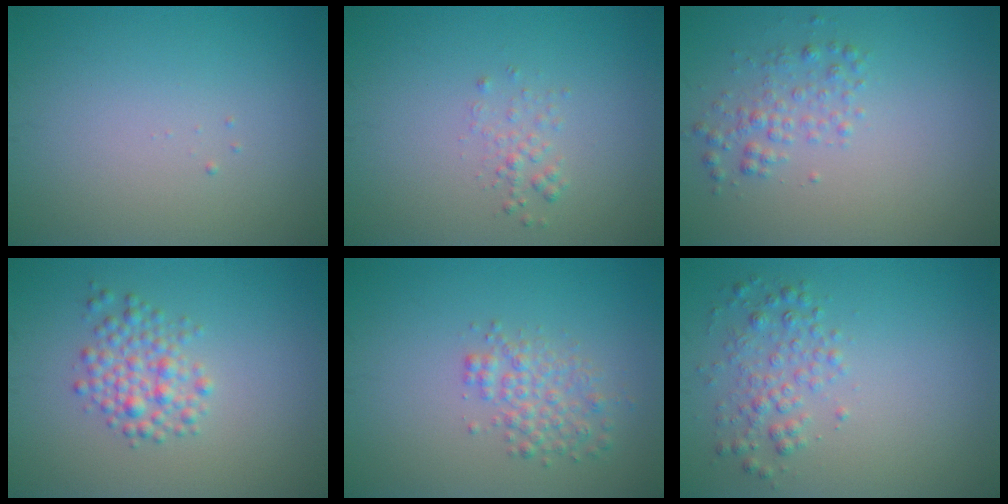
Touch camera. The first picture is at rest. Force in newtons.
{"total": 1.1, "press": 1.1, "slide": 0.1}
{"total": 1.9, "press": 1.9, "slide": 0.1}
{"total": 2.8, "press": 2.8, "slide": 0.1}
{"total": 2.6, "press": 2.6, "slide": 0.1}
{"total": 2.4, "press": 2.4, "slide": 0.1}